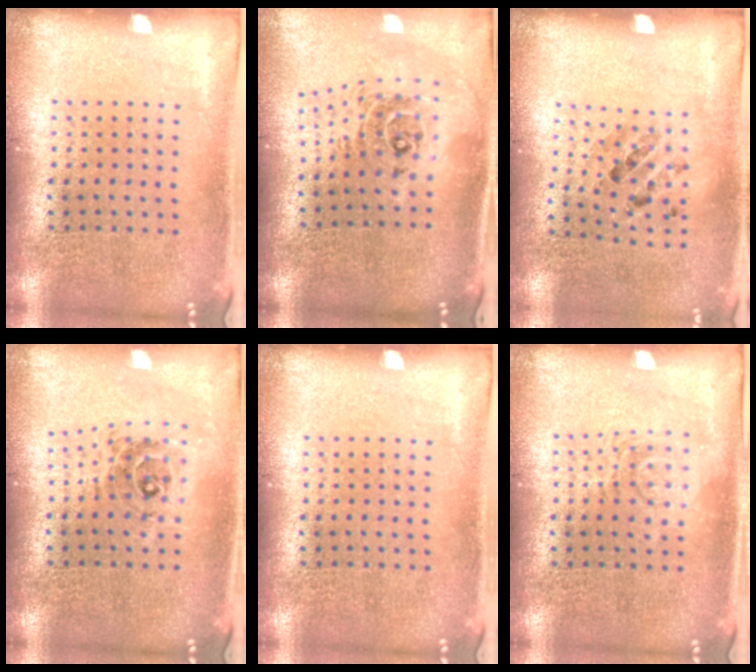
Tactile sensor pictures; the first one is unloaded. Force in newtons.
{"total": 2.3, "press": 1.8, "slide": 1.5}
{"total": 0.8, "press": 0.7, "slide": 0.4}
{"total": 0.7, "press": 0.7, "slide": 0.1}
{"total": 0.0}
{"total": 1.3, "press": 1.2, "slide": 0.3}